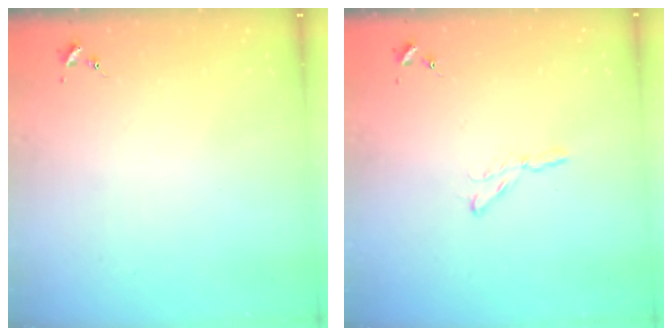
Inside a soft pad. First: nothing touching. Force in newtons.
{"total": 2.9, "press": 2.9, "slide": 0.3}